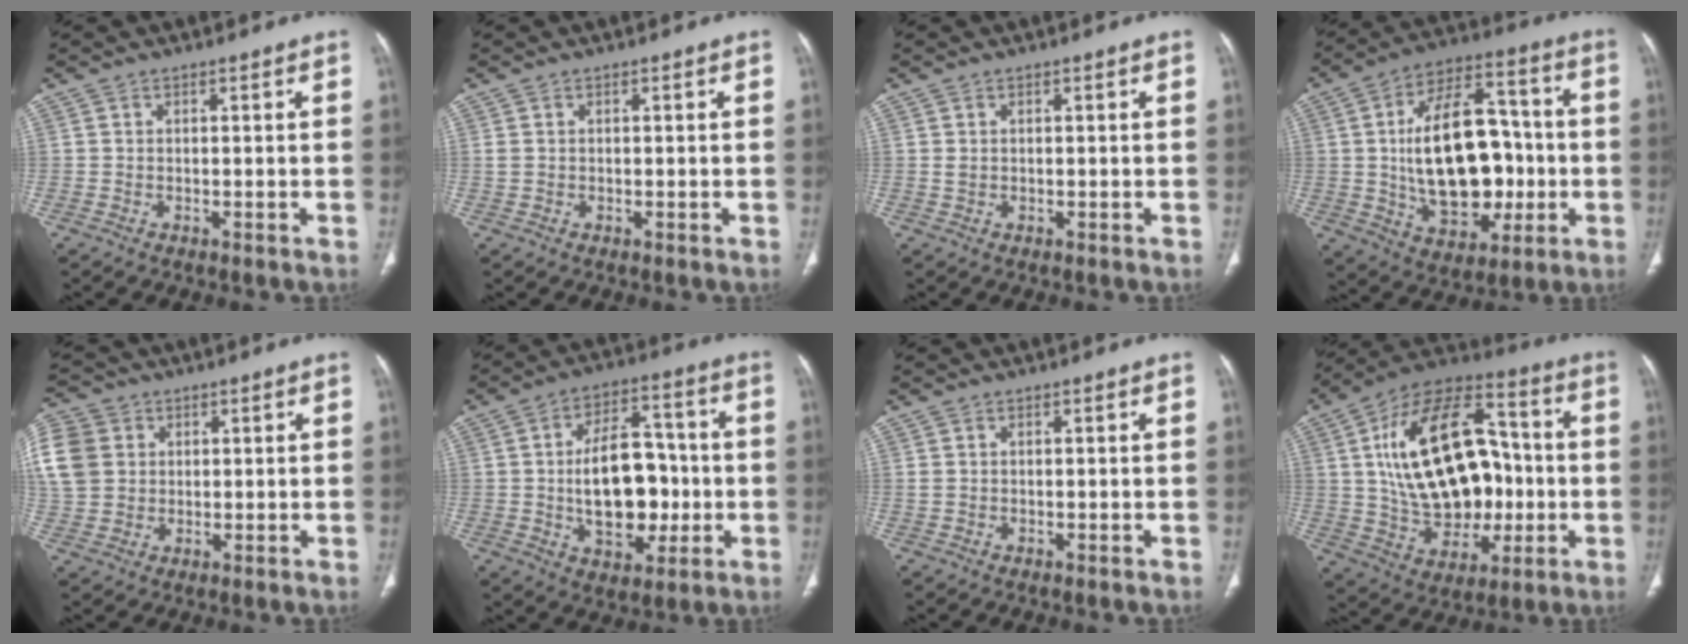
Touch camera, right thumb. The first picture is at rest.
{"total": 0.9, "force": [0.1, 0.7, 0.6], "torque": [-0.018, 0.006, 0.005]}
{"total": 0.8, "force": [0.2, 0.6, 0.5], "torque": [-0.010, 0.003, 0.007]}
{"total": 20.0, "force": [-1.3, 12.0, 15.9], "torque": [-0.219, 0.023, -0.010]}
{"total": 17.6, "force": [4.1, 14.8, 8.6], "torque": [-0.228, 0.036, 0.086]}
{"total": 16.7, "force": [-1.5, 10.2, 13.1], "torque": [-0.170, 0.027, -0.014]}
{"total": 0.7, "force": [0.1, 0.5, 0.4], "torque": [-0.012, 0.006, 0.003]}
{"total": 27.3, "force": [1.1, 17.0, 21.3], "torque": [-0.332, 0.023, 0.030]}